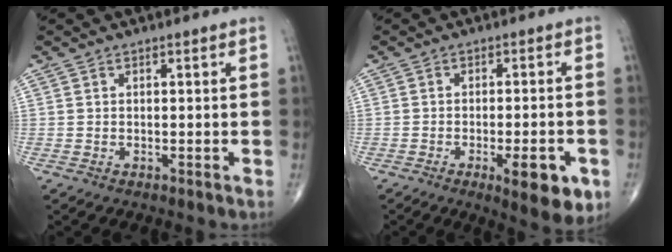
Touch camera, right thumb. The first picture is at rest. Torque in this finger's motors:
{"motor_torque": [1.19, 1.39, 0.03, -0.13, 0.22]}